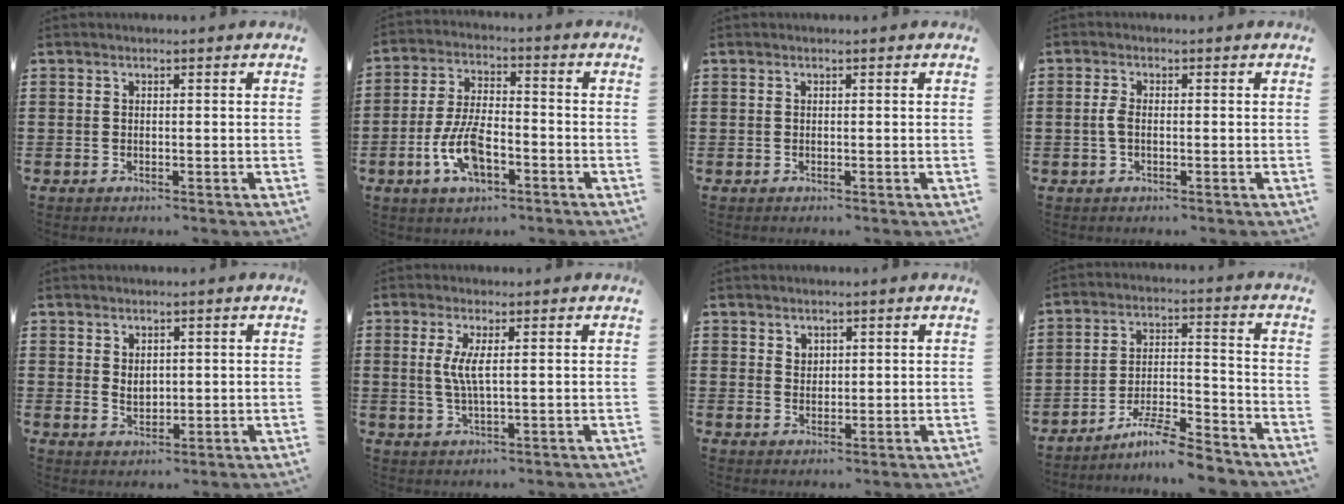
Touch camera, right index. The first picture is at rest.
{"total": 8.6, "force": [-3.4, 3.9, 6.9], "torque": [-0.154, -0.002, -0.065]}
{"total": 0.0}
{"total": 2.4, "force": [-0.3, 1.0, 2.1], "torque": [-0.056, -0.004, -0.011]}
{"total": 2.1, "force": [0.9, 1.4, 1.2], "torque": [-0.017, 0.003, 0.016]}
{"total": 3.8, "force": [0.6, 0.3, 3.8], "torque": [-0.081, -0.007, 0.006]}
{"total": 1.9, "force": [1.4, 1.2, 0.2], "torque": [0.001, 0.002, 0.025]}
{"total": 7.8, "force": [-6.9, 0.5, 3.6], "torque": [-0.067, 0.006, -0.131]}